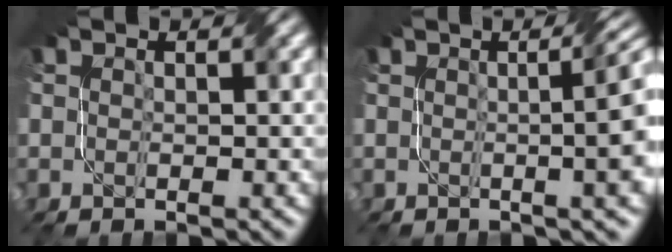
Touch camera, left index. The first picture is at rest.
{"total": 8.1, "force": [0.6, 2.9, 7.5], "torque": [-0.041, 0.027, -0.006]}